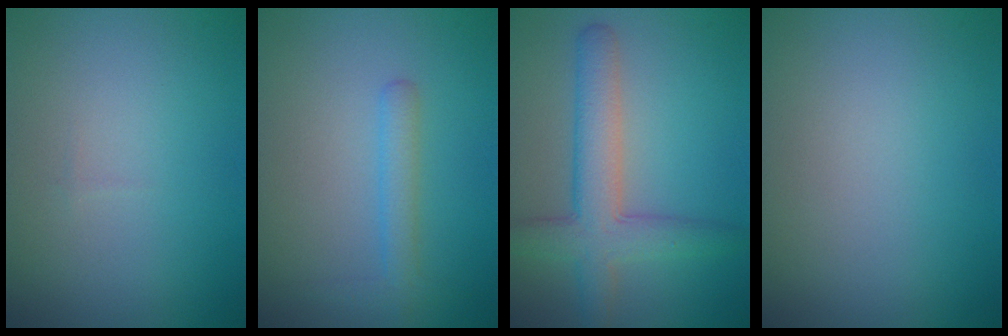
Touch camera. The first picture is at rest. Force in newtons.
{"total": 1.9, "press": 1.9, "slide": 0.2}
{"total": 4.9, "press": 4.9, "slide": 0.2}
{"total": 0.0}